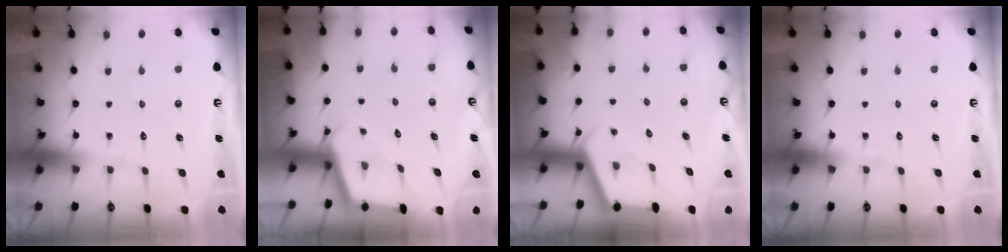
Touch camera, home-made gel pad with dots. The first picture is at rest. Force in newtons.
{"total": 2.4, "press": 2.4, "slide": 0.1}
{"total": 2.9, "press": 2.9, "slide": 0.3}
{"total": 0.0}